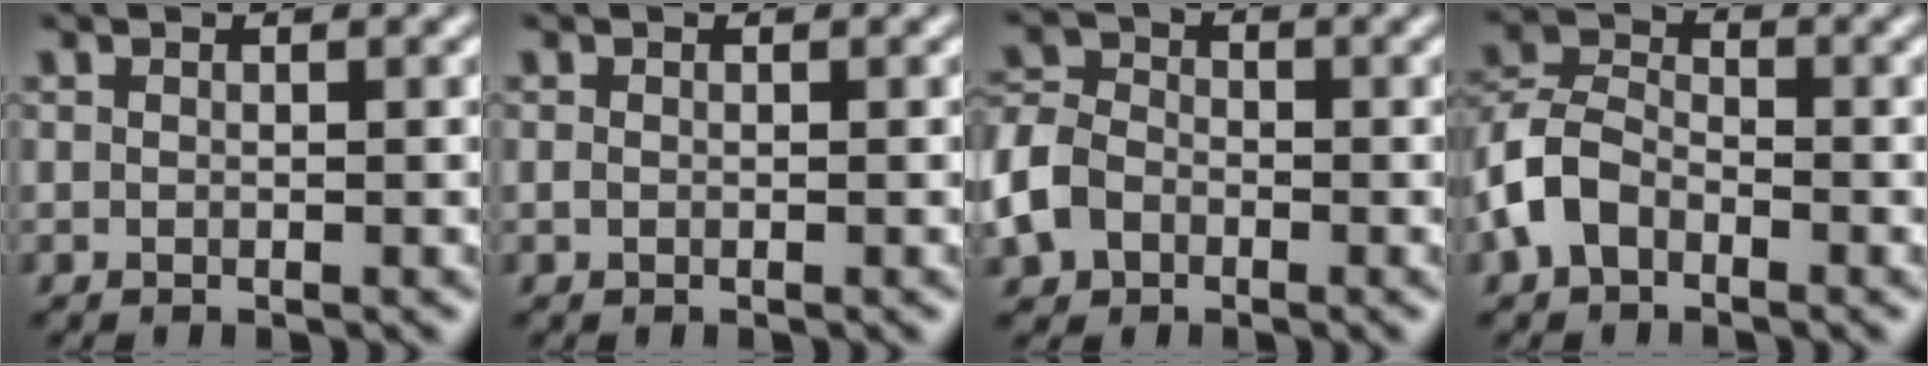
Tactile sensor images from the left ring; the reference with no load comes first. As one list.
[{"total": 0.0}, {"total": 5.1, "force": [-2.2, 3.8, 2.6], "torque": [-0.068, -0.002, -0.057]}, {"total": 4.7, "force": [-2.2, 3.0, 2.8], "torque": [-0.063, 0.007, -0.056]}]